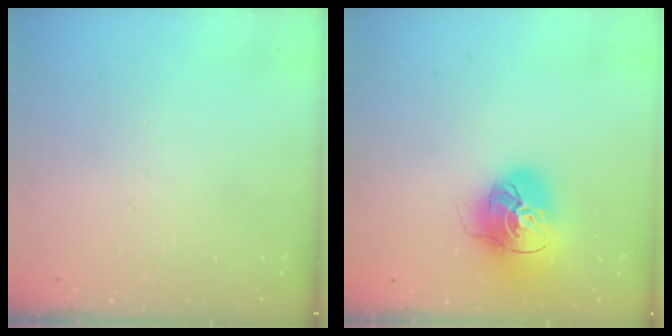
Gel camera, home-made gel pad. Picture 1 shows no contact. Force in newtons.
{"total": 16.4, "press": 16.2, "slide": 2.5}